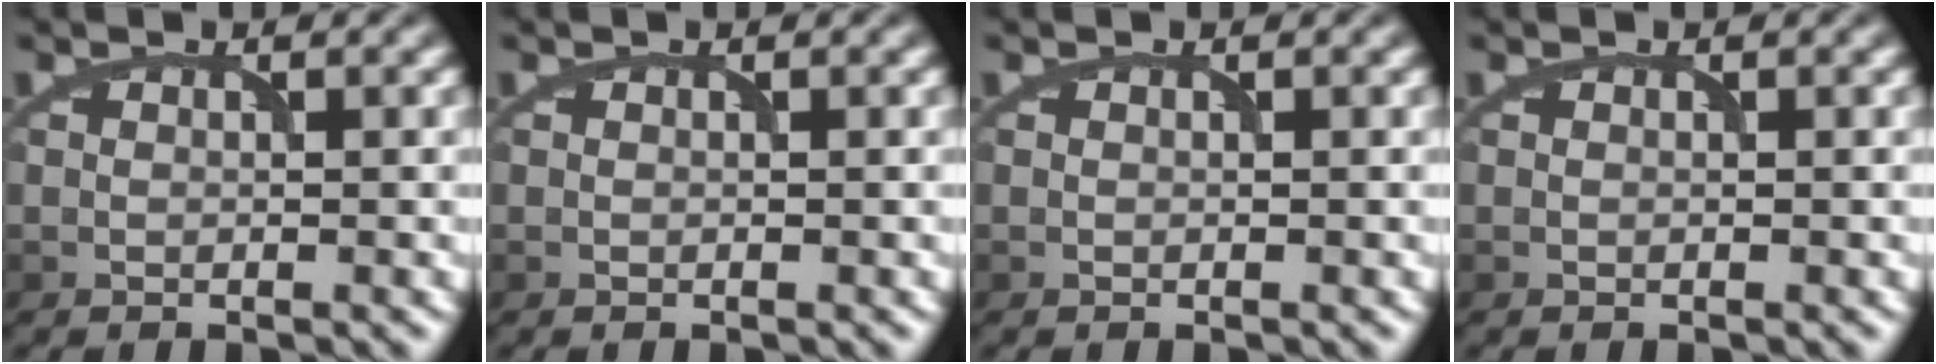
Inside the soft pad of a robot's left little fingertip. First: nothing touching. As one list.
[{"total": 0.0}, {"total": 0.0}, {"total": 0.0}]